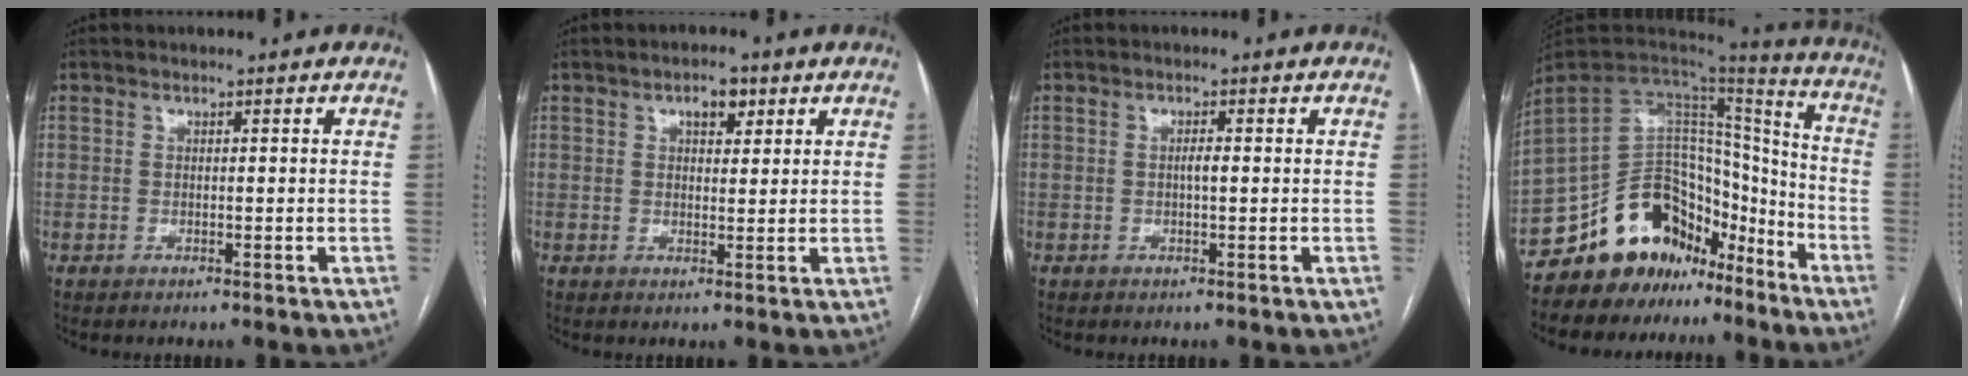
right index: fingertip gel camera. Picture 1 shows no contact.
{"total": 3.3, "force": [1.7, 1.6, 2.3], "torque": [-0.036, 0.008, 0.027]}
{"total": 1.2, "force": [0.0, 0.2, 1.2], "torque": [-0.020, 0.002, -0.001]}
{"total": 18.0, "force": [-13.1, 10.7, 6.1], "torque": [-0.099, 0.085, -0.212]}